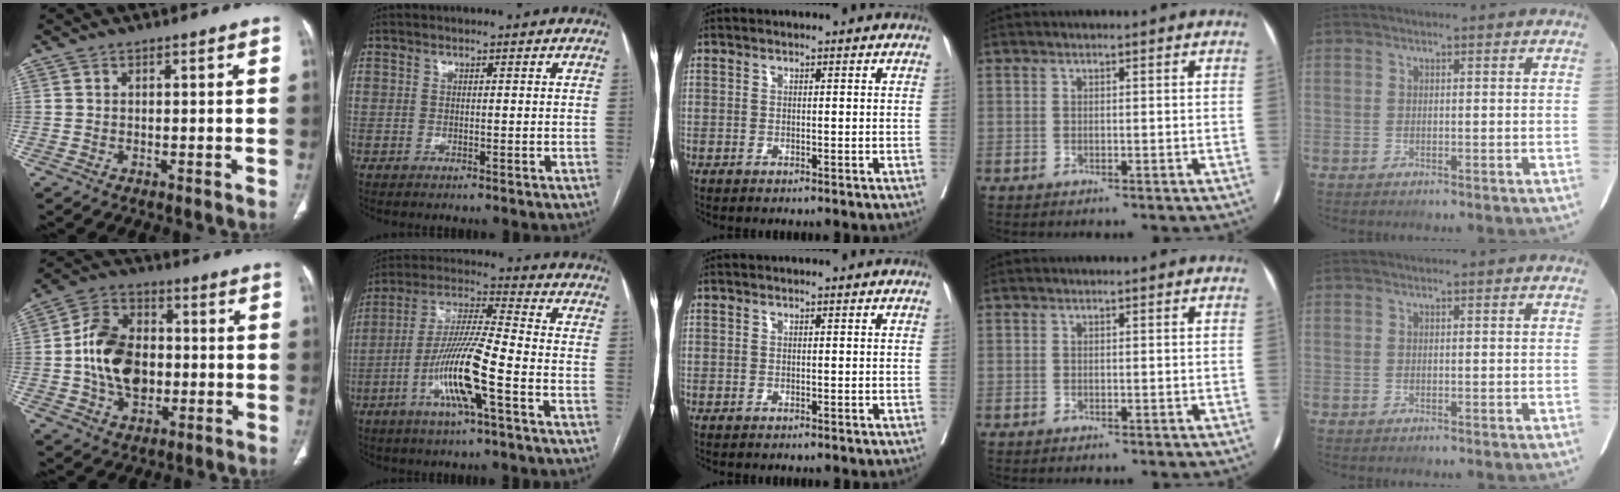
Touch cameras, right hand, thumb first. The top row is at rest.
{"thumb": {"total": 16.0, "force": [-1.4, 11.8, 10.7], "torque": [-0.163, 0.028, -0.023]}, "index": {"total": 13.0, "force": [-4.9, 0.5, 12.1], "torque": [-0.239, -0.001, -0.094]}}